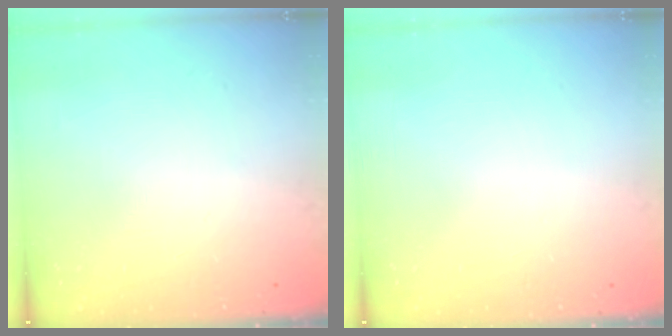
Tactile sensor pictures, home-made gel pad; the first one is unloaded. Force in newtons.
{"total": 0.0}